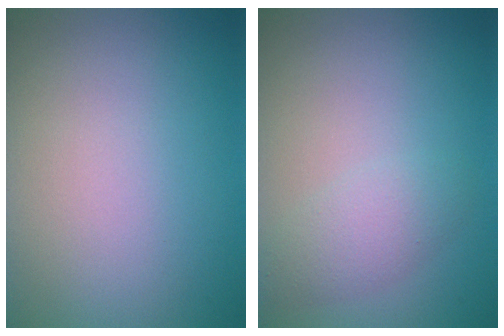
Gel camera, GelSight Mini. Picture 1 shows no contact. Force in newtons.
{"total": 2.2, "press": 2.2, "slide": 0.1}